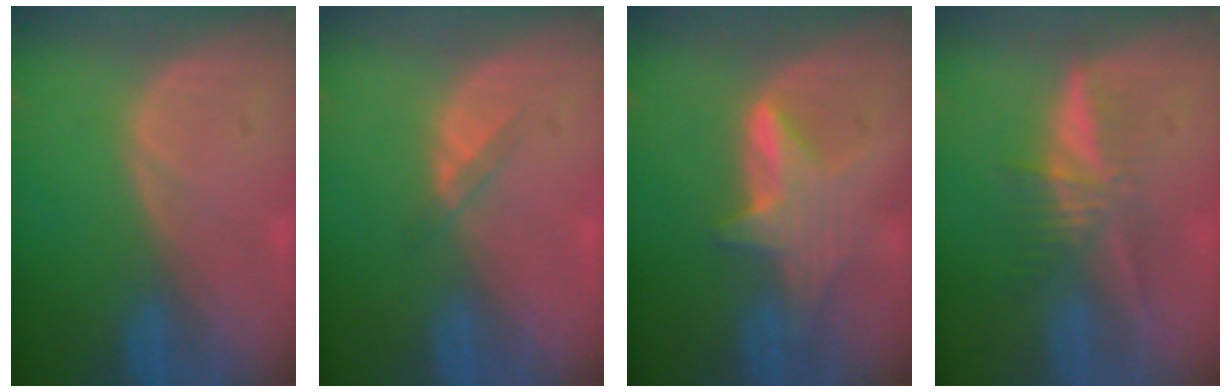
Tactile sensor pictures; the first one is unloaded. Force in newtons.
{"total": 1.8, "press": 1.4, "slide": 1.0}
{"total": 5.9, "press": 5.8, "slide": 0.8}
{"total": 5.8, "press": 5.5, "slide": 2.0}